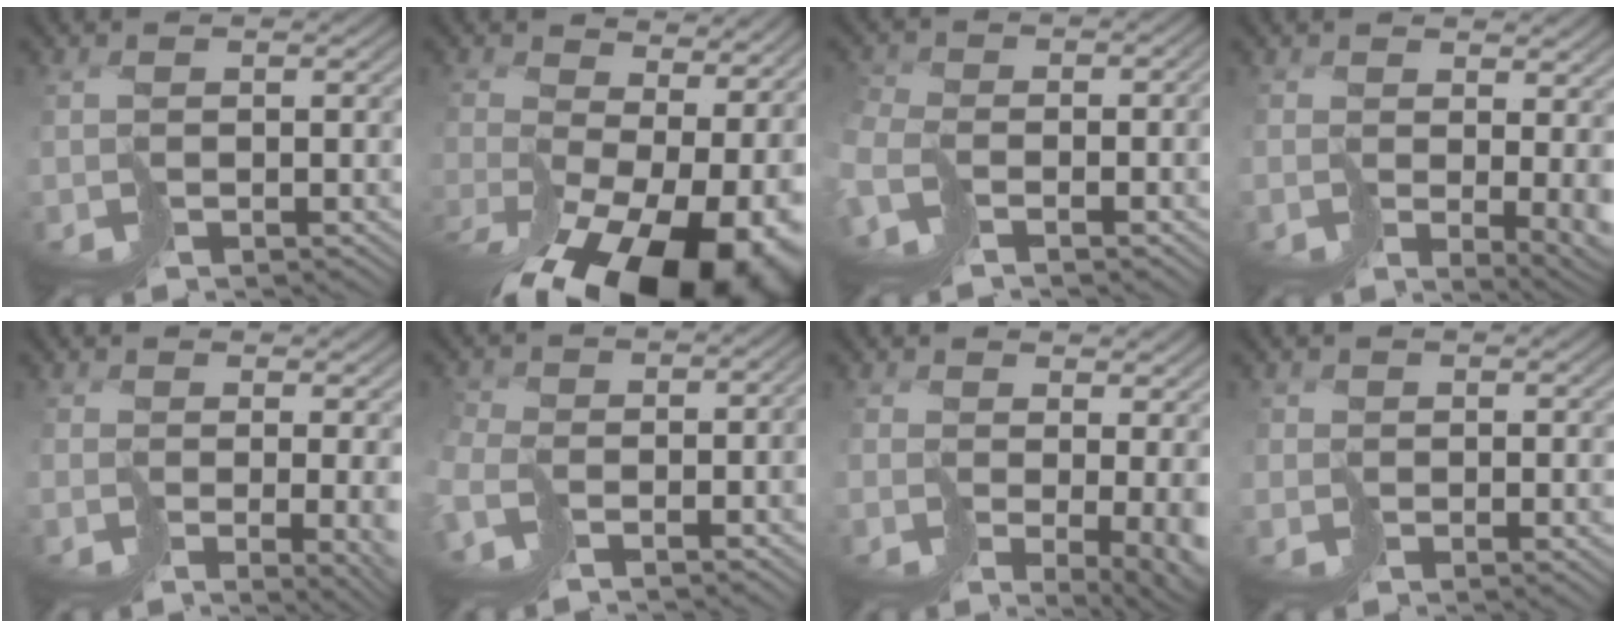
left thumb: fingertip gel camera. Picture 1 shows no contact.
{"total": 16.0, "force": [-5.6, 8.4, 12.5], "torque": [-0.205, -0.045, -0.046]}
{"total": 5.5, "force": [-3.9, 1.7, 3.5], "torque": [-0.079, -0.015, -0.063]}
{"total": 3.4, "force": [0.6, 1.5, 3.0], "torque": [-0.038, -0.024, 0.021]}
{"total": 3.6, "force": [-0.3, 0.4, 3.5], "torque": [-0.048, -0.020, 0.017]}
{"total": 5.9, "force": [-4.0, 2.1, 3.9], "torque": [-0.076, -0.017, -0.061]}
{"total": 5.9, "force": [0.1, 1.8, 5.6], "torque": [-0.090, -0.026, 0.019]}
{"total": 1.1, "force": [0.5, -0.1, -1.0], "torque": [0.020, 0.000, 0.006]}